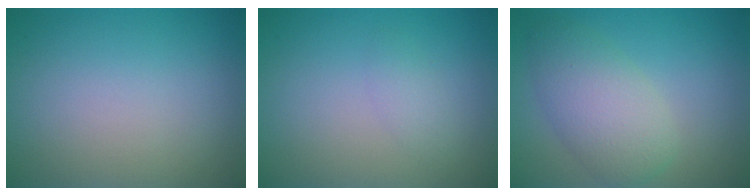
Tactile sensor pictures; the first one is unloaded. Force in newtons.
{"total": 1.0, "press": 1.0, "slide": 0.1}
{"total": 4.8, "press": 4.8, "slide": 0.1}